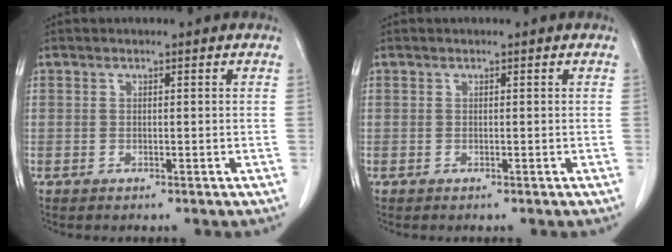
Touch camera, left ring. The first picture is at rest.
{"total": 0.0}